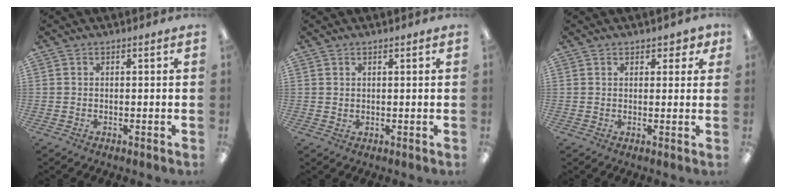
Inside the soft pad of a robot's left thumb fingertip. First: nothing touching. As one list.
[{"total": 0.8, "force": [0.7, 0.4, 0.1], "torque": [-0.003, 0.000, 0.014]}, {"total": 2.7, "force": [1.8, 1.6, 1.2], "torque": [-0.008, -0.001, 0.029]}]